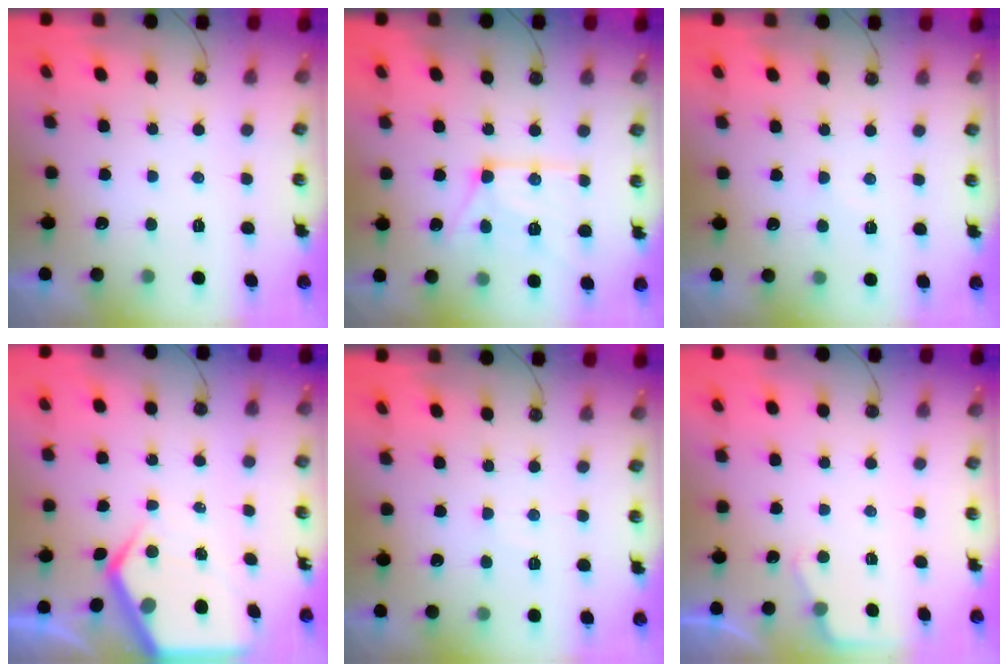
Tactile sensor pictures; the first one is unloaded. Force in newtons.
{"total": 13.8, "press": 13.8, "slide": 0.9}
{"total": 3.1, "press": 3.1, "slide": 0.5}
{"total": 8.0, "press": 7.9, "slide": 0.8}
{"total": 5.9, "press": 5.8, "slide": 1.0}
{"total": 3.1, "press": 3.0, "slide": 0.5}